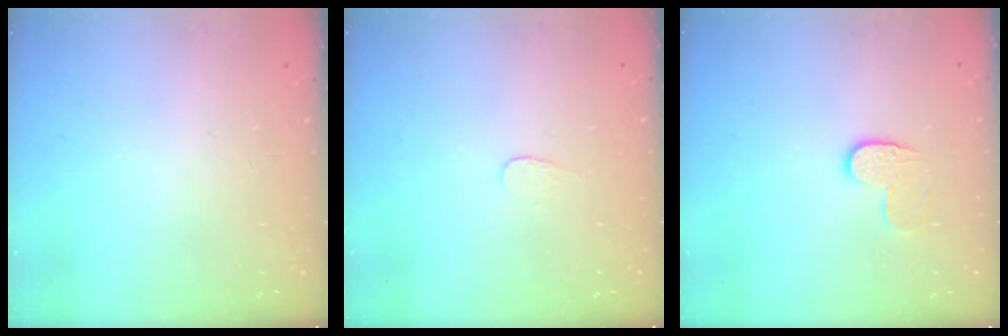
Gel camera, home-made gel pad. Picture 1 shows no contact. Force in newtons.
{"total": 3.0, "press": 3.0, "slide": 0.2}
{"total": 6.7, "press": 6.7, "slide": 0.5}